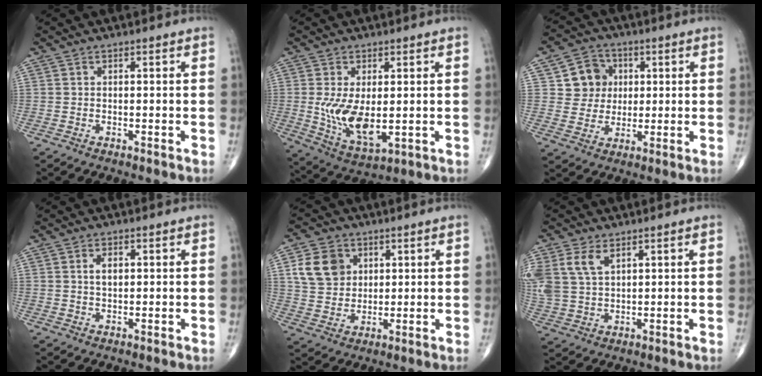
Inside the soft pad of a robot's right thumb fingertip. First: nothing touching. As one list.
[{"total": 10.6, "force": [-0.2, 5.2, 9.2], "torque": [-0.166, -0.024, 0.013]}, {"total": 8.4, "force": [2.0, 7.7, 2.6], "torque": [-0.003, 0.000, 0.033]}, {"total": 2.5, "force": [0.6, 1.5, 1.9], "torque": [-0.027, -0.001, 0.011]}, {"total": 9.6, "force": [3.2, 7.7, 4.6], "torque": [-0.062, -0.007, 0.065]}, {"total": 8.5, "force": [3.9, 5.1, 5.5], "torque": [-0.124, -0.001, 0.087]}]